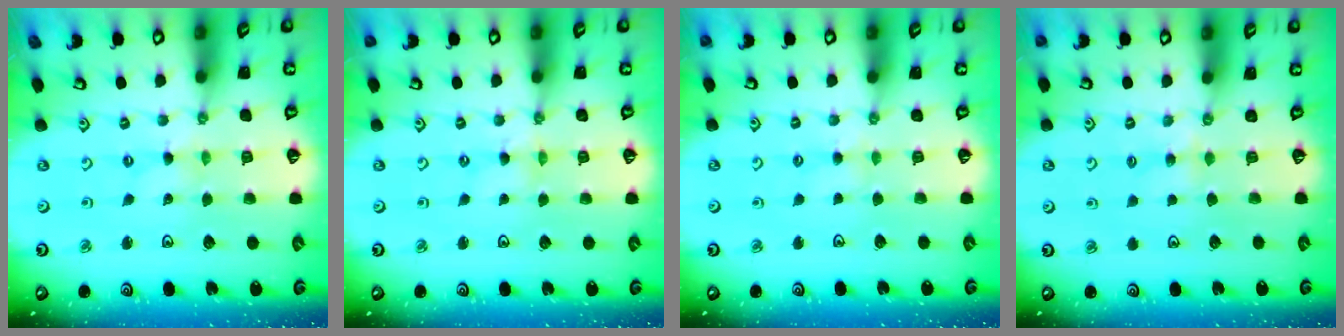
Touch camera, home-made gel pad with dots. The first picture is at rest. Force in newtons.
{"total": 0.0}
{"total": 2.8, "press": 2.8, "slide": 0.5}
{"total": 3.4, "press": 3.4, "slide": 0.7}